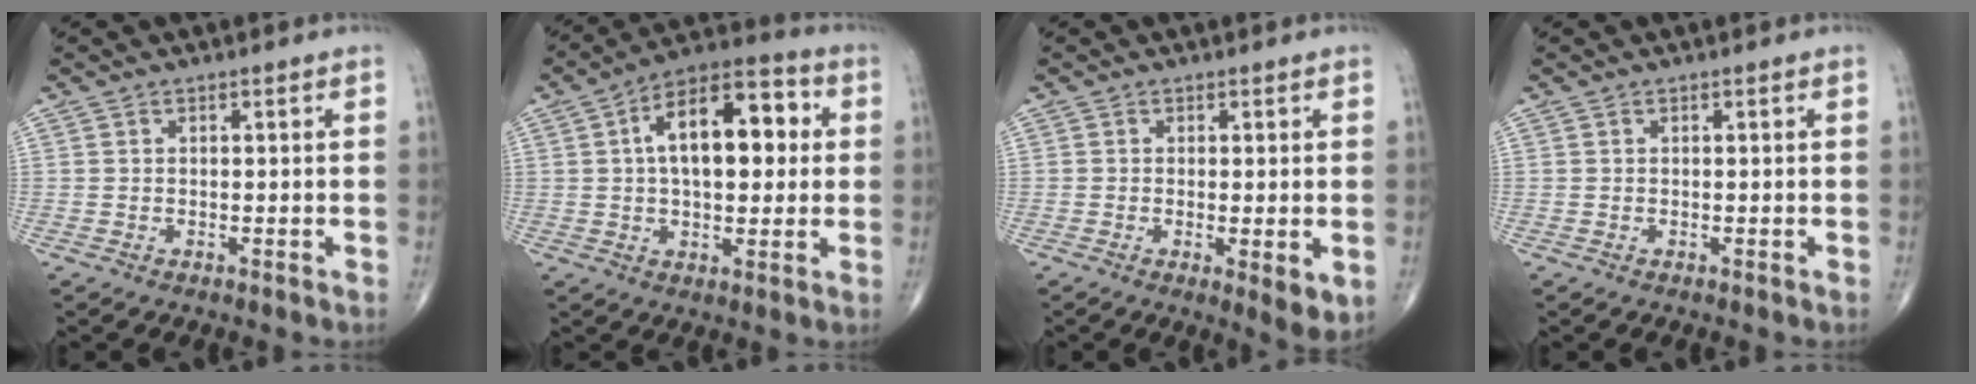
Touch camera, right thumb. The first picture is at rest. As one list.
[{"total": 16.6, "force": [2.9, 8.6, 13.9], "torque": [-0.194, 0.027, 0.038]}, {"total": 5.0, "force": [-0.8, 1.3, 4.7], "torque": [-0.075, -0.017, -0.013]}, {"total": 0.0}]